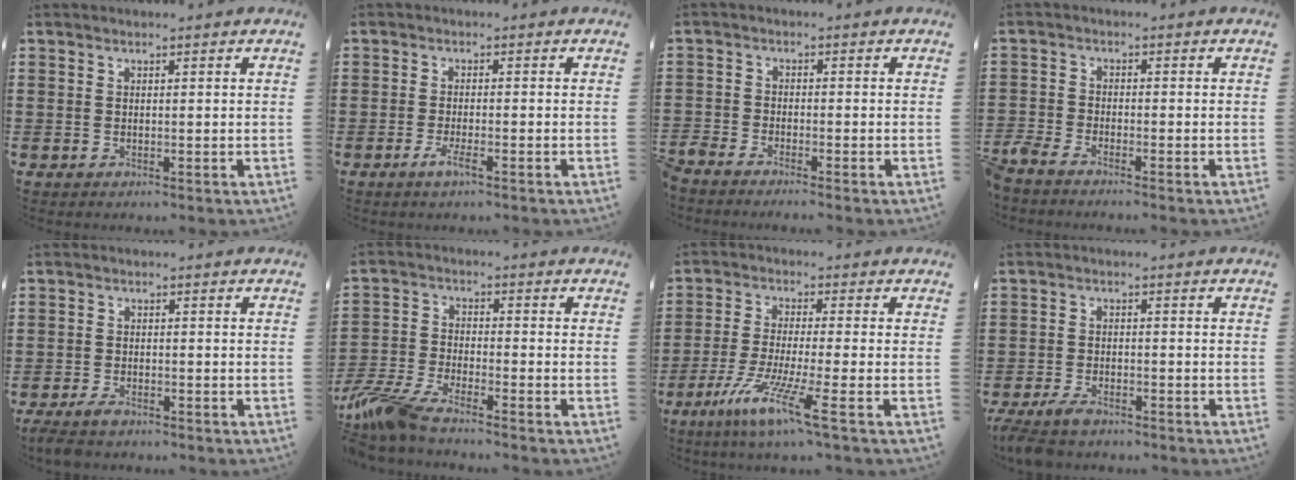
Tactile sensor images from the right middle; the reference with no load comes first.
{"total": 2.5, "force": [-1.2, 0.3, 2.2], "torque": [-0.044, -0.004, -0.023]}
{"total": 2.1, "force": [-2.1, 0.0, 0.3], "torque": [-0.025, -0.008, -0.047]}
{"total": 2.6, "force": [-2.5, 0.3, 0.8], "torque": [-0.046, -0.011, -0.059]}
{"total": 2.1, "force": [-1.7, 0.5, 1.1], "torque": [-0.030, -0.003, -0.035]}
{"total": 6.5, "force": [-5.7, 0.6, 3.2], "torque": [-0.098, -0.020, -0.116]}
{"total": 8.1, "force": [-4.7, -0.4, 6.5], "torque": [-0.140, -0.018, -0.094]}
{"total": 3.3, "force": [-2.9, 0.8, 1.3], "torque": [-0.040, -0.005, -0.061]}